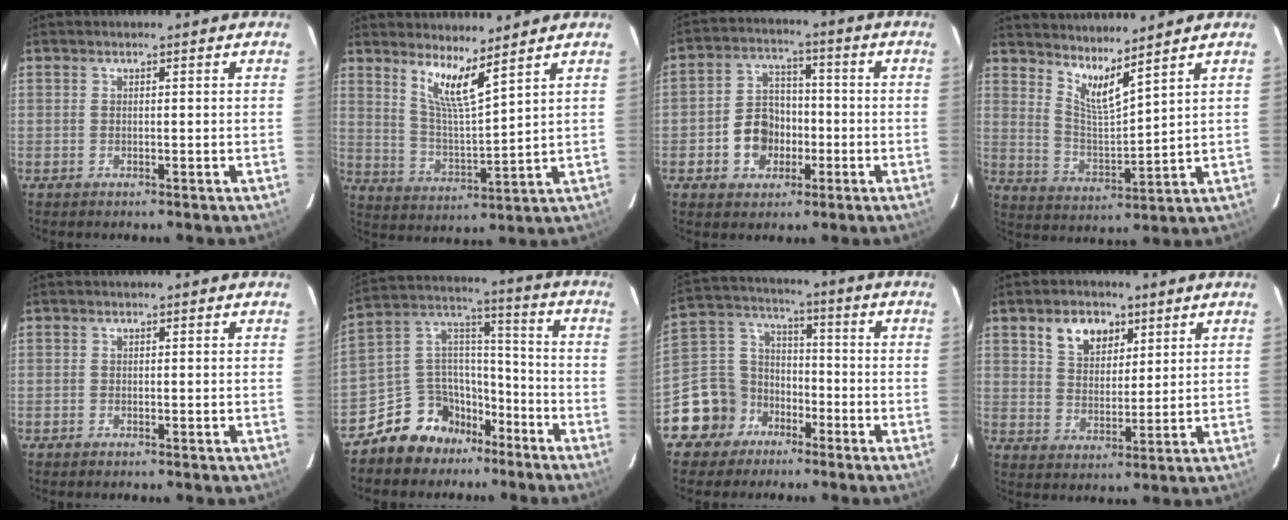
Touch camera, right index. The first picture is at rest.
{"total": 7.9, "force": [5.7, 0.4, 5.4], "torque": [-0.097, -0.013, 0.112]}
{"total": 8.4, "force": [-2.7, 7.0, 3.9], "torque": [-0.086, 0.025, -0.039]}
{"total": 7.6, "force": [6.3, 0.3, 4.2], "torque": [-0.075, -0.017, 0.119]}
{"total": 0.0}
{"total": 12.3, "force": [-8.5, 8.4, 2.8], "torque": [-0.065, 0.076, -0.141]}
{"total": 11.2, "force": [-6.8, 8.9, 1.2], "torque": [-0.052, 0.053, -0.122]}
{"total": 7.6, "force": [4.2, 5.0, 4.0], "torque": [-0.069, 0.015, 0.077]}